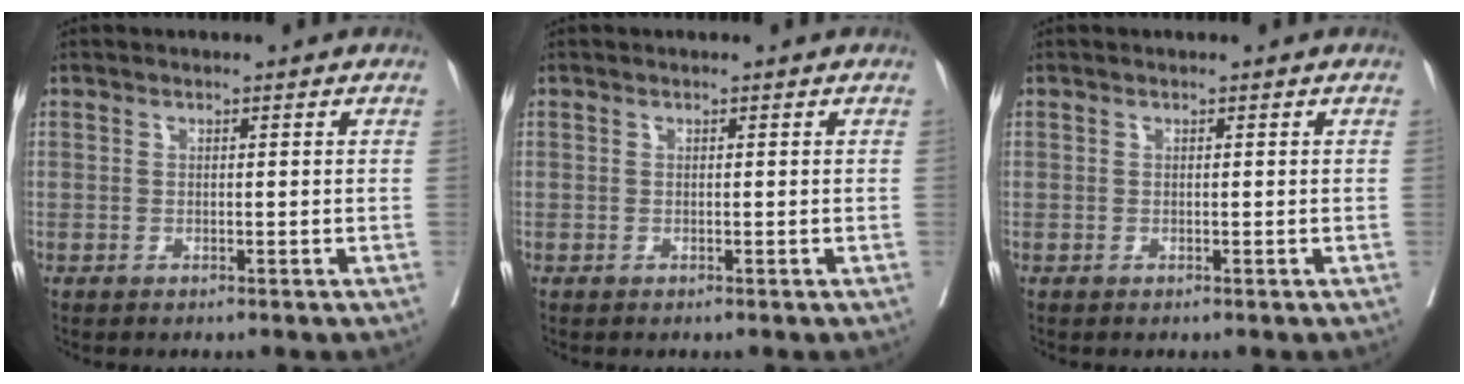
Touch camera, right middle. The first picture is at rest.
{"total": 0.0}
{"total": 0.0}